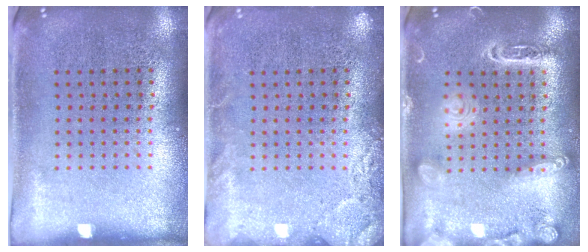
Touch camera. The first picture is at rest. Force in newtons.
{"total": 2.2, "press": 2.2, "slide": 0.3}
{"total": 1.9, "press": 1.9, "slide": 0.1}